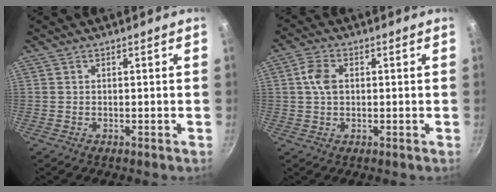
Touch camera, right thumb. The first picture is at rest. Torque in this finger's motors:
{"motor_torque": [0.04, 0.02, 0.11, 0.20, 0.01]}